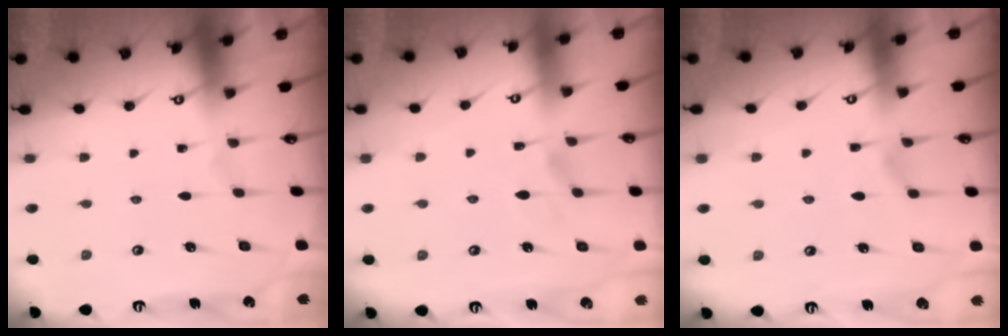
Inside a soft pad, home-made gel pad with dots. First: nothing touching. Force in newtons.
{"total": 1.4, "press": 0.8, "slide": 1.1}
{"total": 2.0, "press": 1.5, "slide": 1.3}